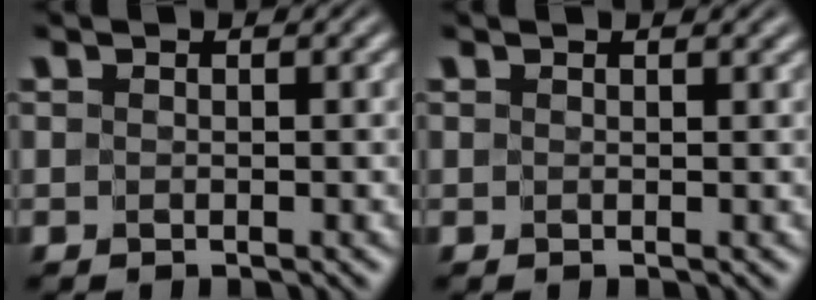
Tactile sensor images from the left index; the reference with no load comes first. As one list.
[{"total": 0.8, "force": [0.7, 0.1, 0.4], "torque": [-0.005, -0.002, 0.005]}]